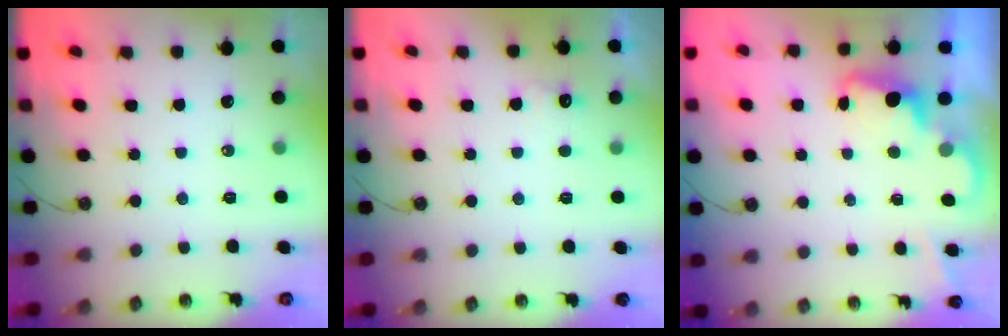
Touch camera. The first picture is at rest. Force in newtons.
{"total": 5.7, "press": 5.6, "slide": 1.3}
{"total": 2.4, "press": 2.4, "slide": 0.5}